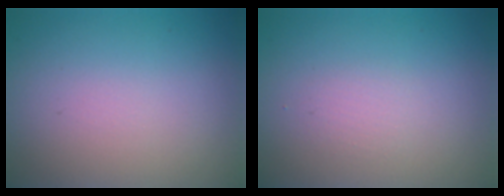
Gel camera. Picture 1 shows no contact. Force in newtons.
{"total": 0.9, "press": 0.9, "slide": 0.0}